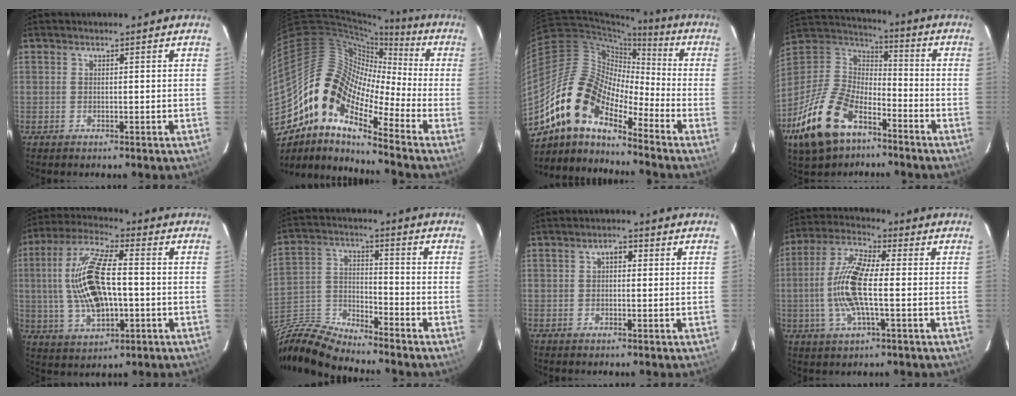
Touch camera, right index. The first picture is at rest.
{"total": 15.7, "force": [-8.4, 6.8, 11.4], "torque": [-0.184, 0.000, -0.179]}
{"total": 14.8, "force": [-10.9, 5.8, 8.2], "torque": [-0.136, 0.006, -0.223]}
{"total": 20.6, "force": [-11.6, 11.4, 12.6], "torque": [-0.282, -0.013, -0.212]}
{"total": 16.2, "force": [-0.4, 6.8, 14.6], "torque": [-0.294, 0.009, -0.001]}
{"total": 13.3, "force": [-11.5, 3.2, 5.8], "torque": [-0.142, -0.008, -0.234]}
{"total": 2.3, "force": [0.4, 1.5, 1.7], "torque": [-0.028, 0.010, 0.006]}
{"total": 12.5, "force": [-1.3, 3.5, 11.9], "torque": [-0.251, 0.007, -0.032]}